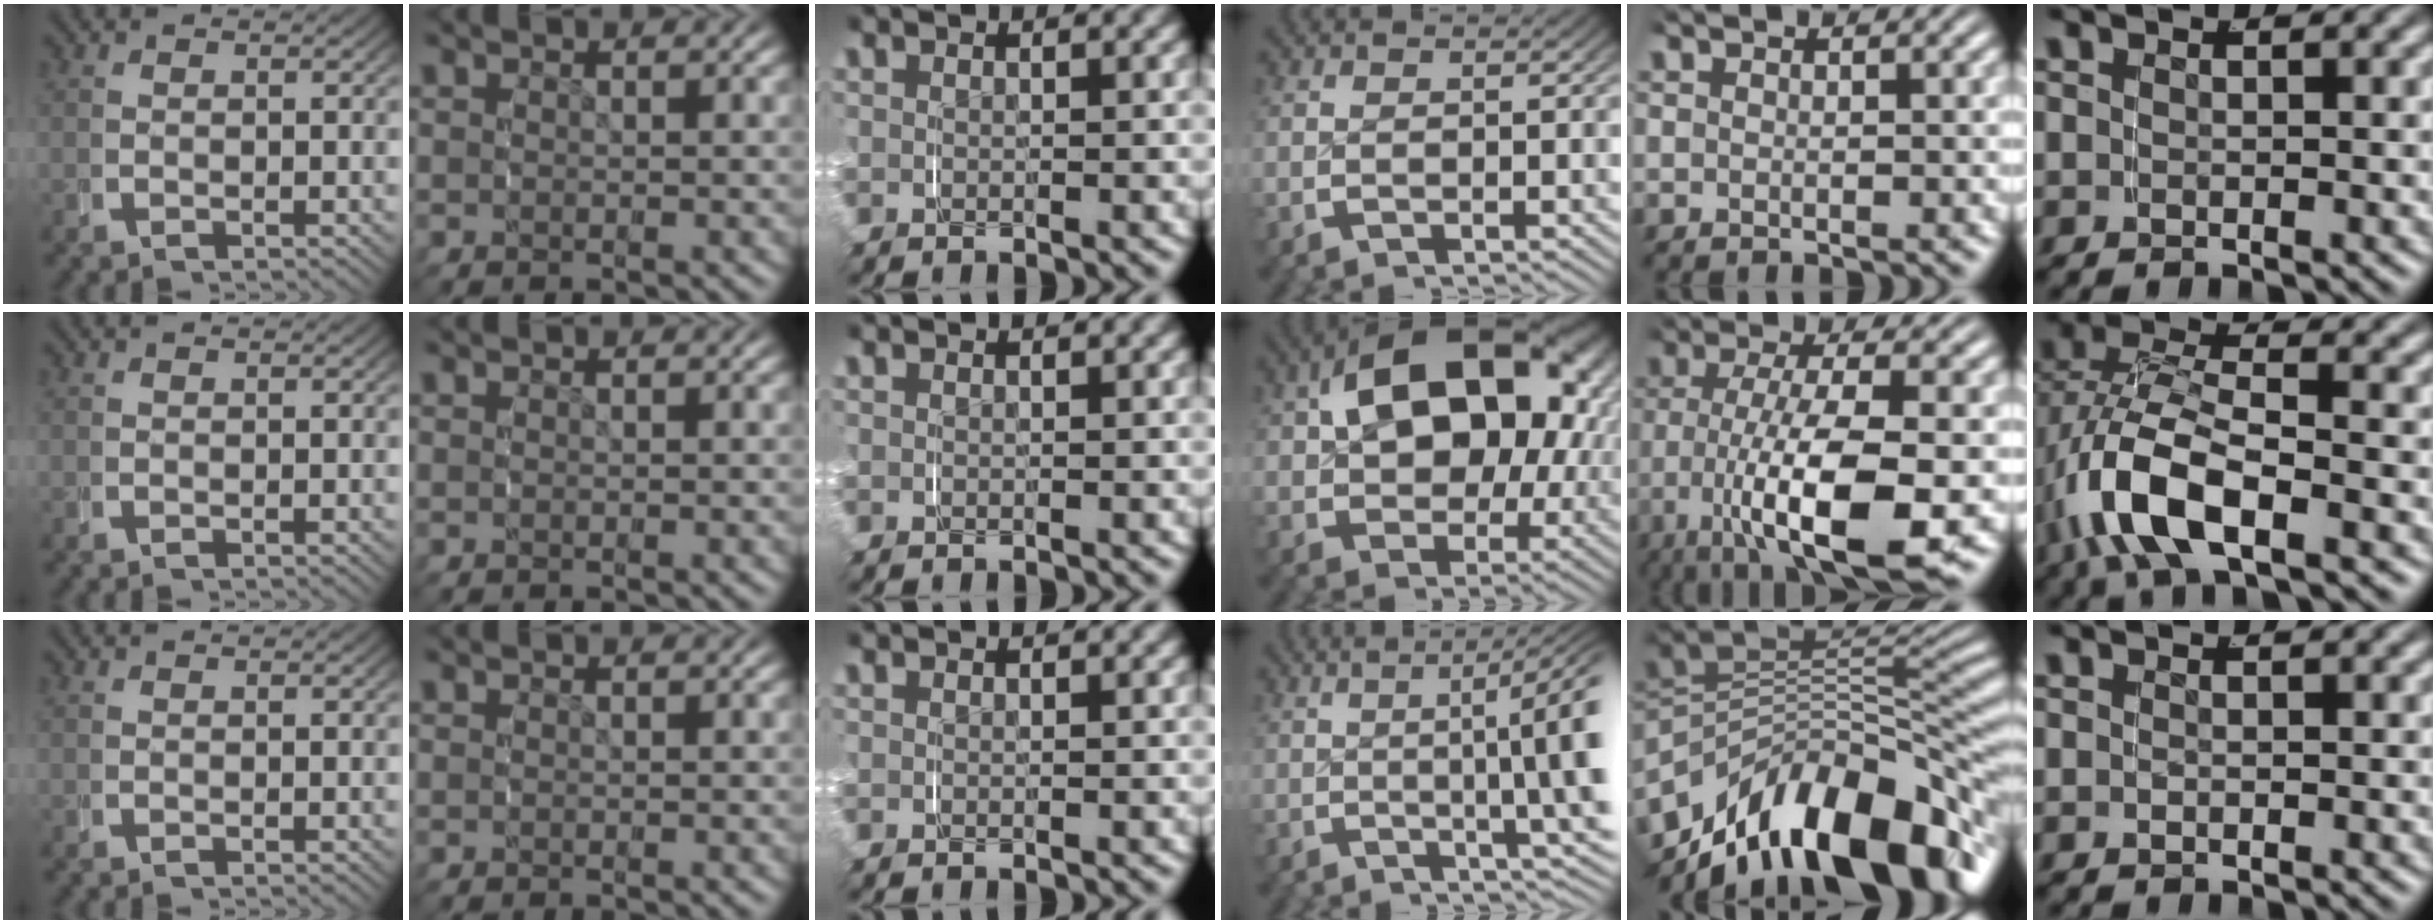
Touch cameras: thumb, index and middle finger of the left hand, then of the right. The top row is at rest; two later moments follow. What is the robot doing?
{"motion": "grasp_and_lifting", "object": "keyboard"}